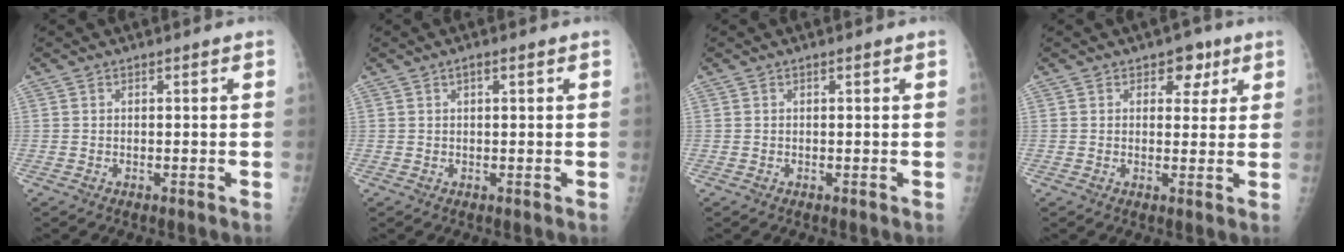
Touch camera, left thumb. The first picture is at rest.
{"total": 1.5, "force": [0.7, 0.4, 1.2], "torque": [-0.016, 0.004, 0.011]}
{"total": 0.0}
{"total": 4.5, "force": [2.3, 3.2, 2.2], "torque": [0.003, -0.007, 0.027]}